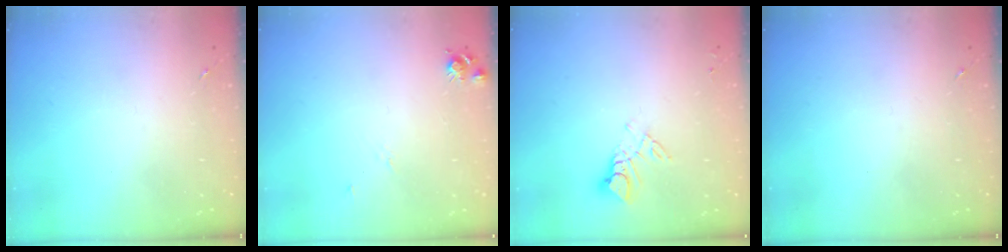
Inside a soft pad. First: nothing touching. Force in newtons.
{"total": 6.5, "press": 6.5, "slide": 0.8}
{"total": 6.8, "press": 6.8, "slide": 0.5}
{"total": 0.0}